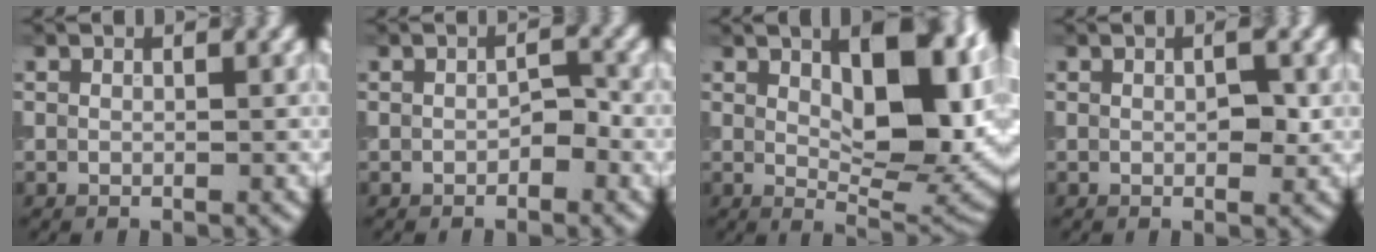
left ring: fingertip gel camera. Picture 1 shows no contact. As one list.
[{"total": 1.5, "force": [-0.6, 0.8, 1.1], "torque": [-0.018, 0.003, -0.009]}, {"total": 12.0, "force": [2.5, 5.3, 10.4], "torque": [-0.141, 0.000, 0.044]}, {"total": 1.7, "force": [0.2, 0.6, 1.5], "torque": [-0.021, 0.000, 0.002]}]